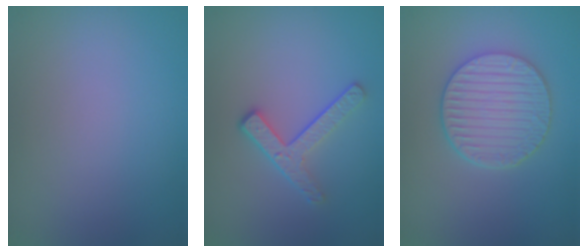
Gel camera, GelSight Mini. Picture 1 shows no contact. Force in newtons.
{"total": 3.1, "press": 2.5, "slide": 1.8}
{"total": 5.1, "press": 4.3, "slide": 2.8}